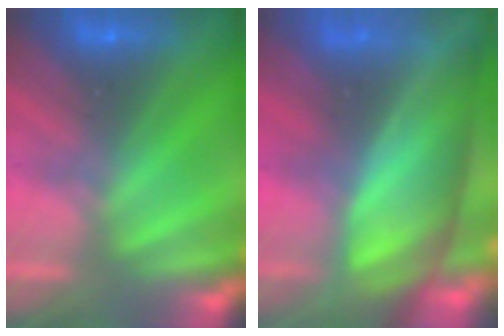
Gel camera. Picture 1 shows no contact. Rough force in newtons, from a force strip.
{"total": 10.8}